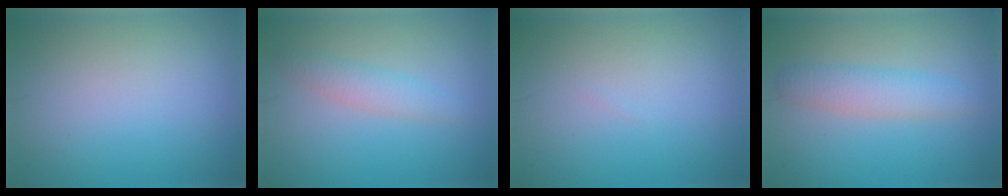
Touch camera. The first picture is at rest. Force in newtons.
{"total": 2.0, "press": 2.0, "slide": 0.0}
{"total": 0.0}
{"total": 3.0, "press": 3.0, "slide": 0.1}